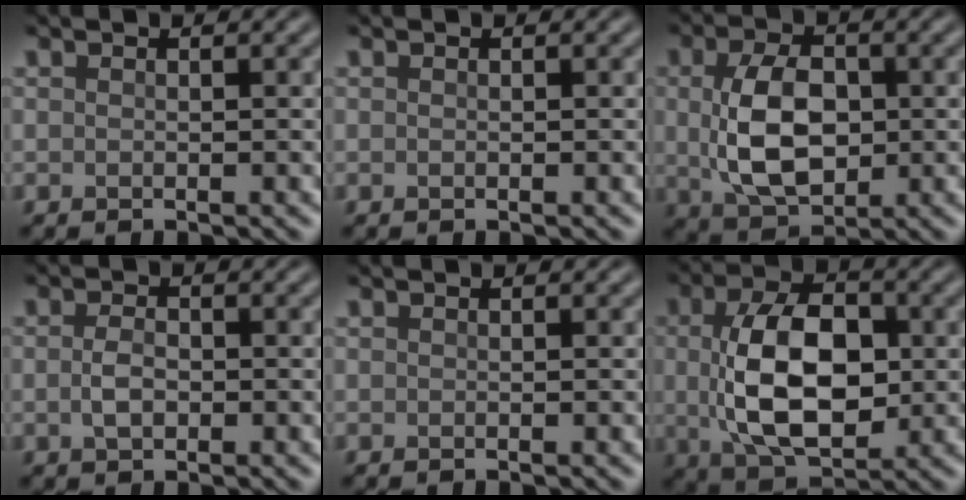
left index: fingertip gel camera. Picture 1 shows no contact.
{"total": 0.0}
{"total": 7.4, "force": [0.1, 4.7, 5.7], "torque": [-0.119, -0.001, 0.005]}
{"total": 2.0, "force": [-0.3, 1.3, 1.6], "torque": [-0.035, 0.001, -0.006]}
{"total": 0.0}
{"total": 9.9, "force": [0.1, 5.9, 7.9], "torque": [-0.156, -0.004, 0.005]}